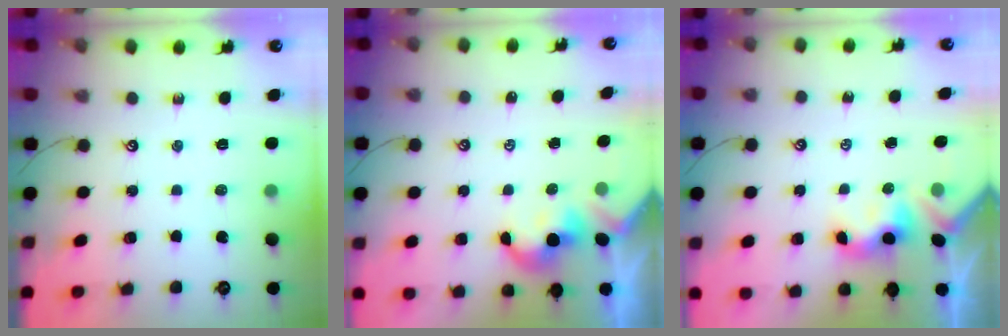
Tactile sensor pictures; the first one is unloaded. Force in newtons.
{"total": 2.1, "press": 2.0, "slide": 0.3}
{"total": 3.0, "press": 2.9, "slide": 0.6}